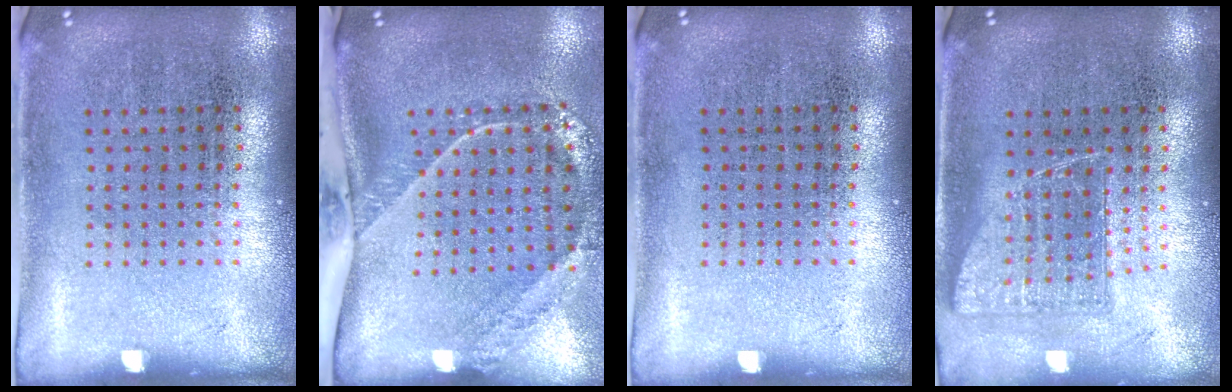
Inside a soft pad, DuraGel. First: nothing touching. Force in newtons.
{"total": 2.7, "press": 1.8, "slide": 2.0}
{"total": 0.0}
{"total": 1.0, "press": 0.9, "slide": 0.5}